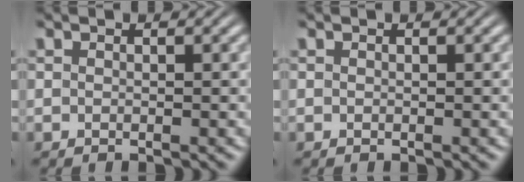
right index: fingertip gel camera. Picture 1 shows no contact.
{"total": 0.0}